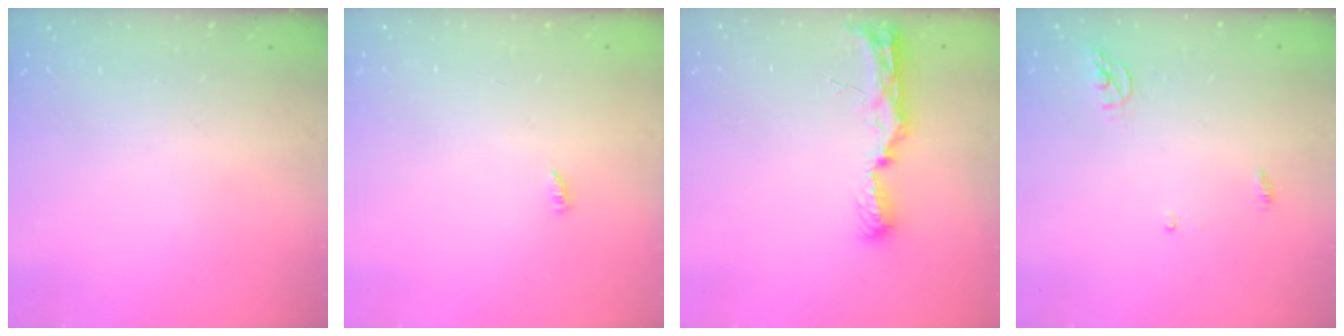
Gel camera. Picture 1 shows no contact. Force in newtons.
{"total": 1.9, "press": 1.9, "slide": 0.3}
{"total": 10.5, "press": 9.6, "slide": 4.3}
{"total": 3.5, "press": 3.5, "slide": 0.2}